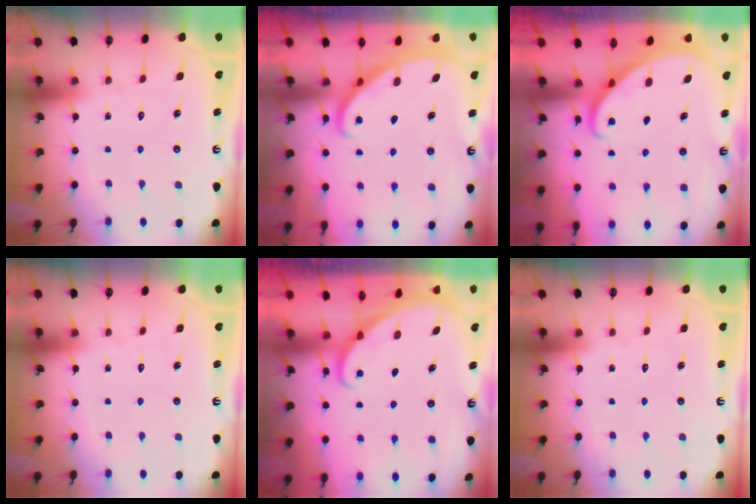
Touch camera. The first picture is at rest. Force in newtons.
{"total": 2.9, "press": 2.9, "slide": 0.1}
{"total": 2.5, "press": 2.5, "slide": 0.3}
{"total": 0.0}
{"total": 1.4, "press": 1.4, "slide": 0.1}
{"total": 0.0}